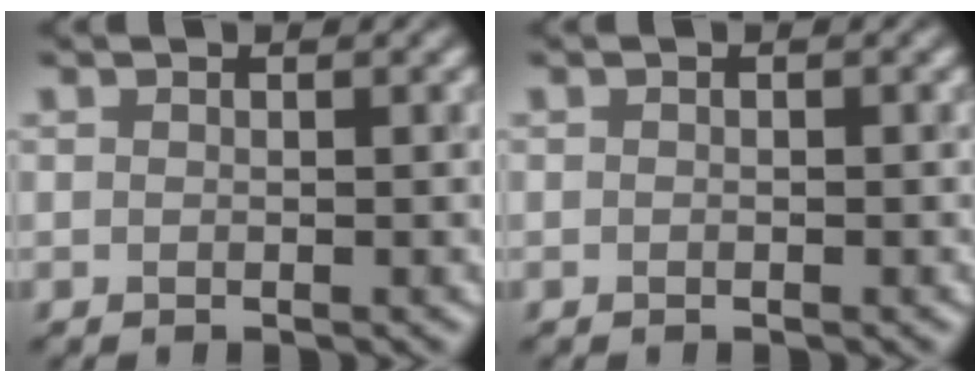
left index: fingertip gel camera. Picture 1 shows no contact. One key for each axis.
{"total": 0.0}